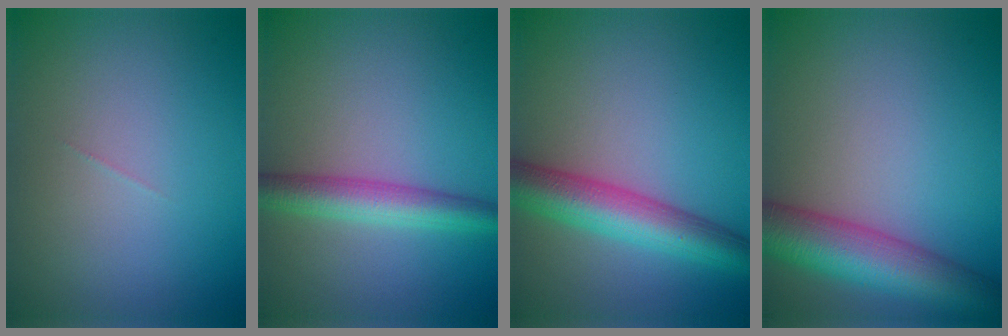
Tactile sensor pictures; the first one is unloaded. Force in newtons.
{"total": 4.1, "press": 4.1, "slide": 0.1}
{"total": 6.5, "press": 6.5, "slide": 0.1}
{"total": 8.4, "press": 8.4, "slide": 0.4}